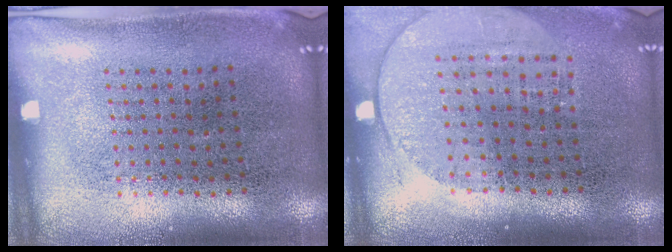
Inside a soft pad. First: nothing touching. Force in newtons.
{"total": 1.5, "press": 1.3, "slide": 0.7}